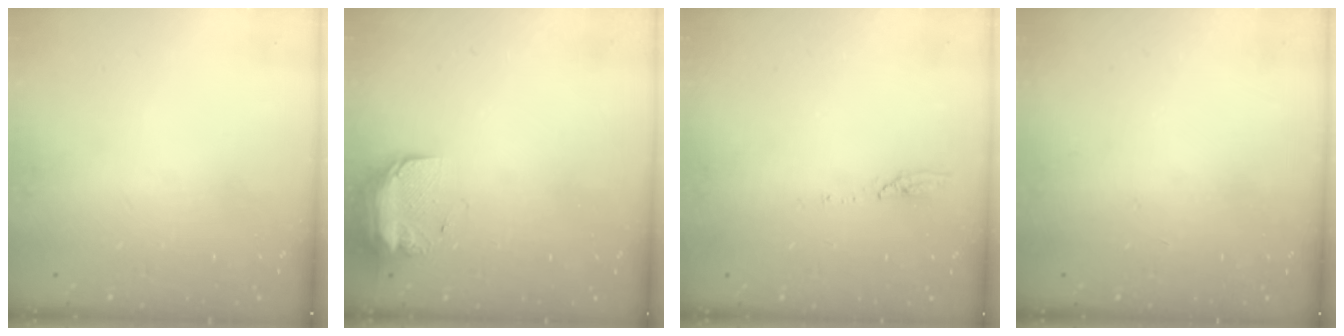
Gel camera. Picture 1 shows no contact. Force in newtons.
{"total": 8.7, "press": 8.6, "slide": 1.3}
{"total": 3.6, "press": 3.5, "slide": 0.3}
{"total": 0.0}